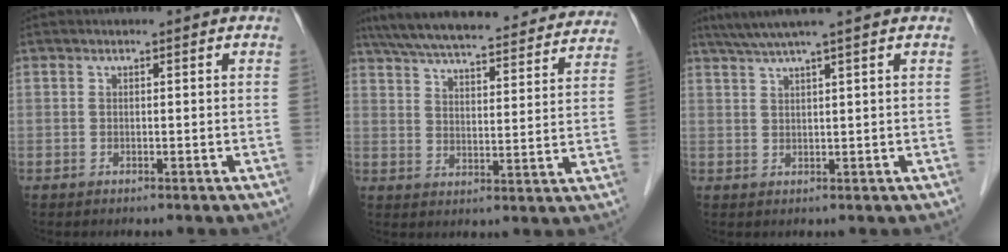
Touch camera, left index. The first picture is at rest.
{"total": 30.5, "force": [27.4, 5.9, 11.9], "torque": [-0.203, -0.007, 0.353]}
{"total": 5.8, "force": [4.6, -1.3, 3.2], "torque": [-0.054, 0.023, 0.082]}